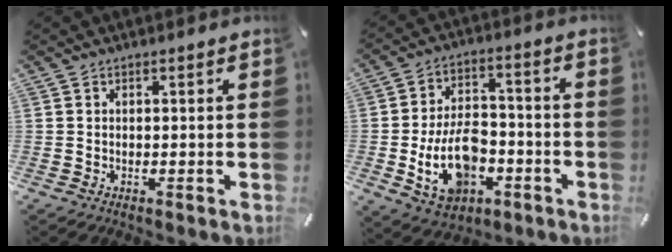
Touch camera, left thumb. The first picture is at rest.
{"total": 15.4, "force": [-4.4, 10.2, 10.6], "torque": [-0.183, 0.020, -0.073]}